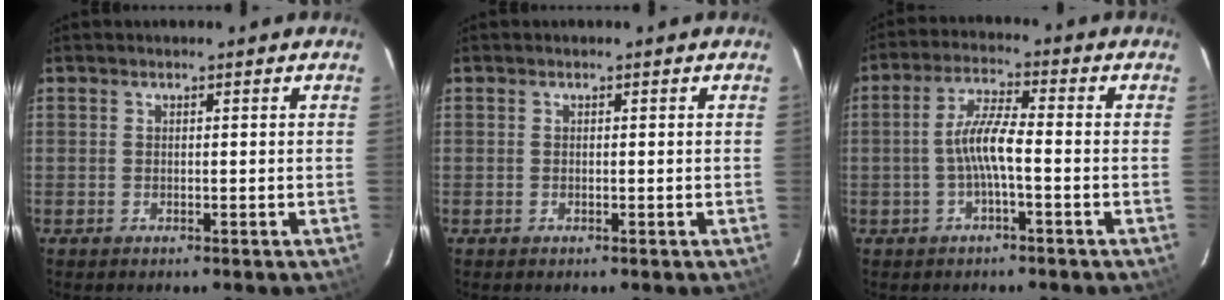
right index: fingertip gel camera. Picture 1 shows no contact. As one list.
[{"total": 0.0}, {"total": 6.0, "force": [-1.6, 0.7, 5.7], "torque": [-0.122, 0.012, -0.029]}]